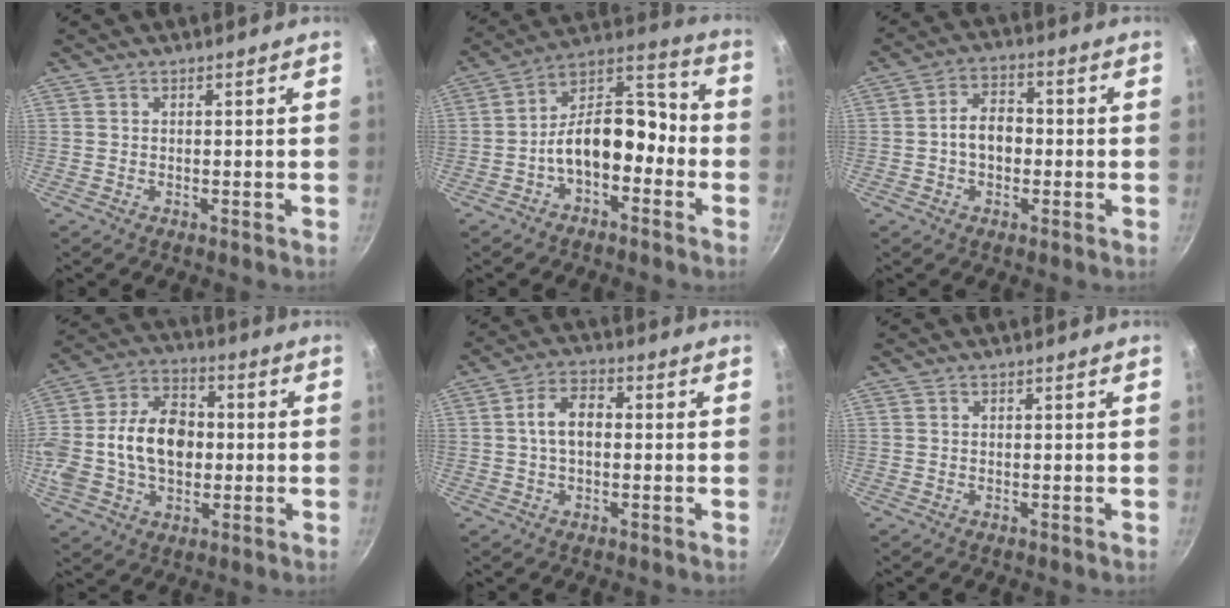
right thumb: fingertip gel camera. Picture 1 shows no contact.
{"total": 14.5, "force": [-3.5, 8.3, 11.4], "torque": [-0.160, 0.063, -0.068]}
{"total": 6.7, "force": [-0.8, 4.7, 4.8], "torque": [-0.064, 0.023, -0.022]}
{"total": 18.9, "force": [-0.6, 13.1, 13.6], "torque": [-0.264, 0.027, -0.008]}
{"total": 6.5, "force": [0.2, 3.9, 5.2], "torque": [-0.089, 0.021, -0.005]}
{"total": 0.0}